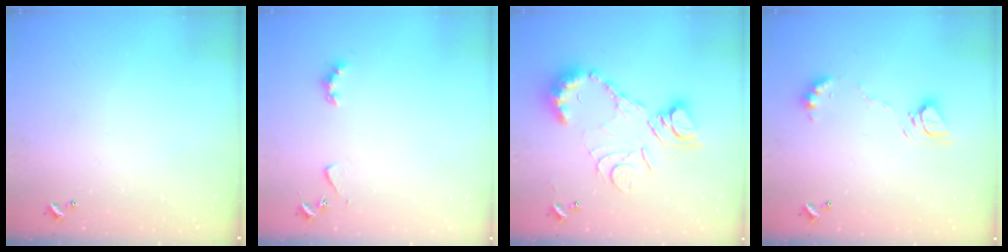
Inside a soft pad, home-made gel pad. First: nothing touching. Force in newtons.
{"total": 2.8, "press": 2.7, "slide": 0.5}
{"total": 15.8, "press": 15.7, "slide": 1.7}
{"total": 7.7, "press": 7.7, "slide": 0.2}